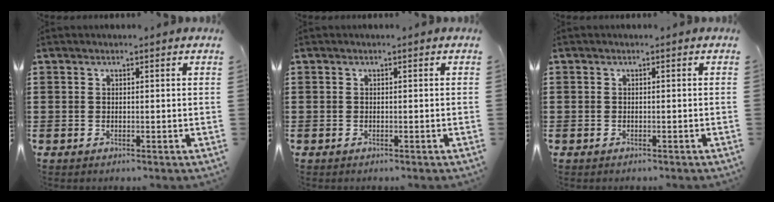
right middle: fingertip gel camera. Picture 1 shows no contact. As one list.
[{"total": 0.0}, {"total": 0.7, "force": [-0.4, 0.6, 0.0], "torque": [-0.001, 0.003, -0.010]}]